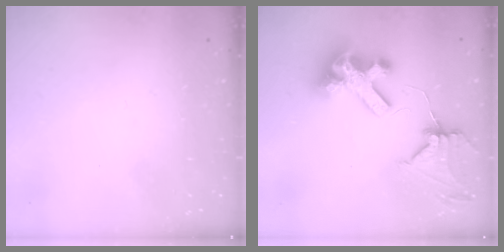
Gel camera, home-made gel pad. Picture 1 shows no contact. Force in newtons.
{"total": 12.1, "press": 12.0, "slide": 1.6}